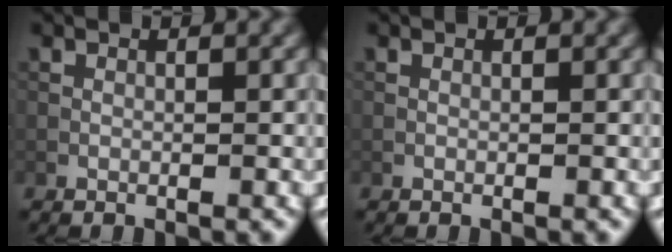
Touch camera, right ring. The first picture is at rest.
{"total": 0.0}